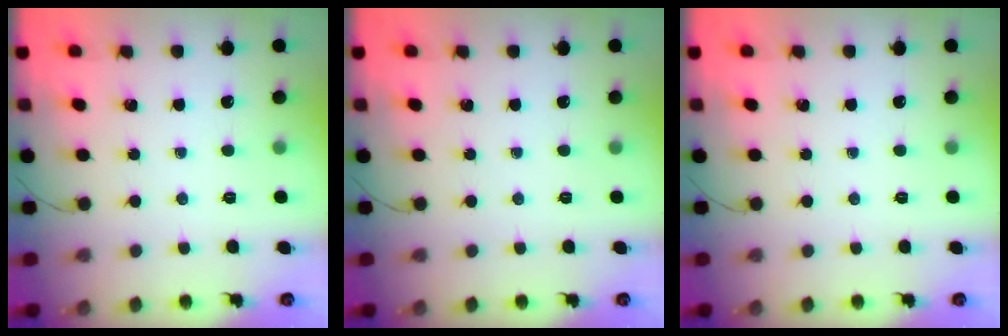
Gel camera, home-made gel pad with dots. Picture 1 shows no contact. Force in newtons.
{"total": 0.0}
{"total": 0.0}